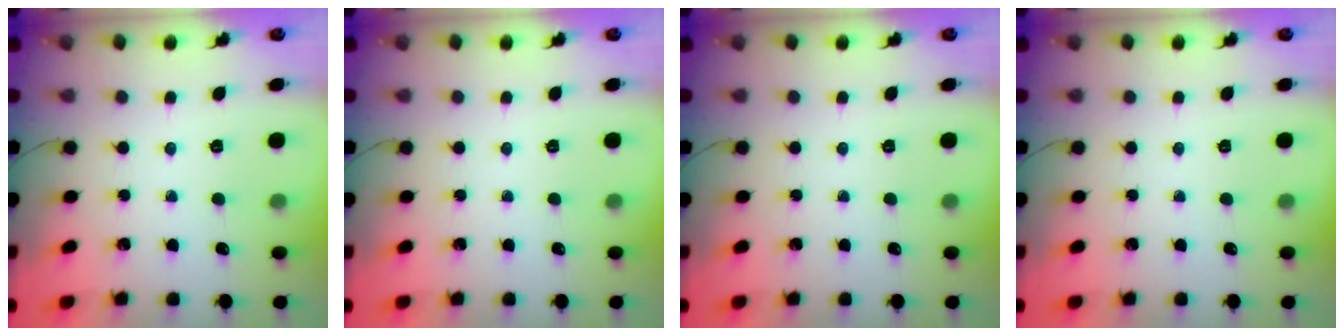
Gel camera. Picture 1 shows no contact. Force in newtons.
{"total": 0.0}
{"total": 0.0}
{"total": 0.0}